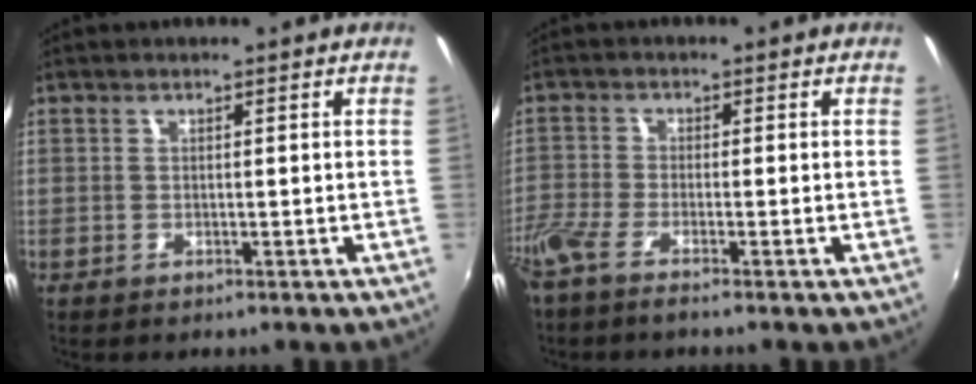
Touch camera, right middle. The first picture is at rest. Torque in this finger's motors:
{"motor_torque": [1.18, -0.96, 0.37, 0.21]}